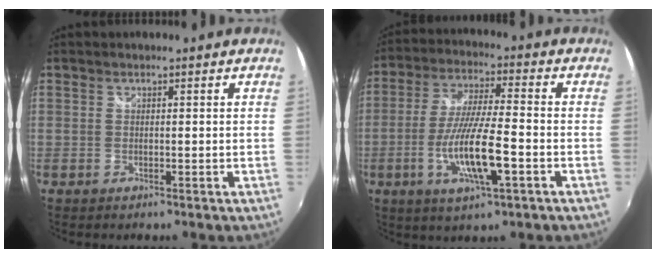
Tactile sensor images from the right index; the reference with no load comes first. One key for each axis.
{"total": 12.6, "fx": -4.1, "fy": 2.0, "fz": 11.7, "tx": -0.230, "ty": -0.013, "tz": -0.076}